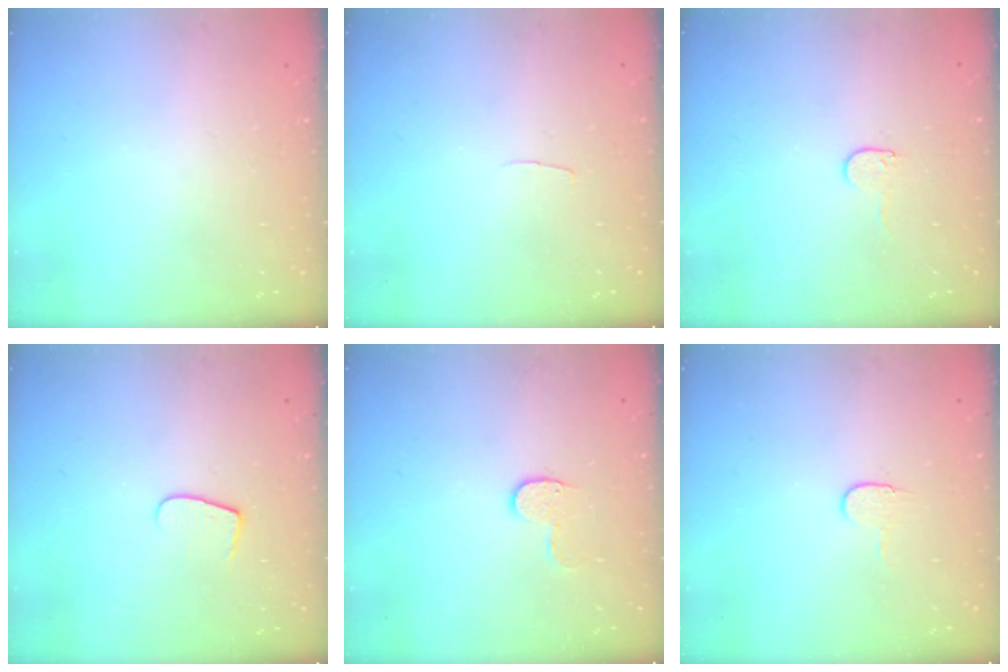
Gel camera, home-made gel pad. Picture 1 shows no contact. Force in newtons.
{"total": 2.0, "press": 2.0, "slide": 0.2}
{"total": 4.5, "press": 4.5, "slide": 0.5}
{"total": 5.5, "press": 5.5, "slide": 0.5}
{"total": 5.5, "press": 5.5, "slide": 0.6}
{"total": 5.0, "press": 4.9, "slide": 0.4}